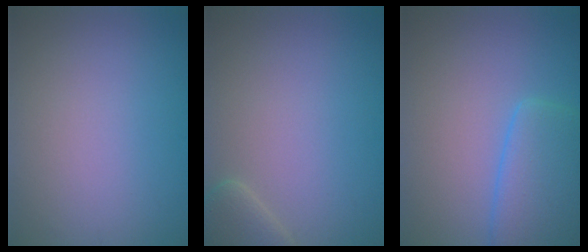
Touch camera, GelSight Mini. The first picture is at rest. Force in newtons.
{"total": 2.6, "press": 2.6, "slide": 0.2}
{"total": 5.1, "press": 5.1, "slide": 0.2}